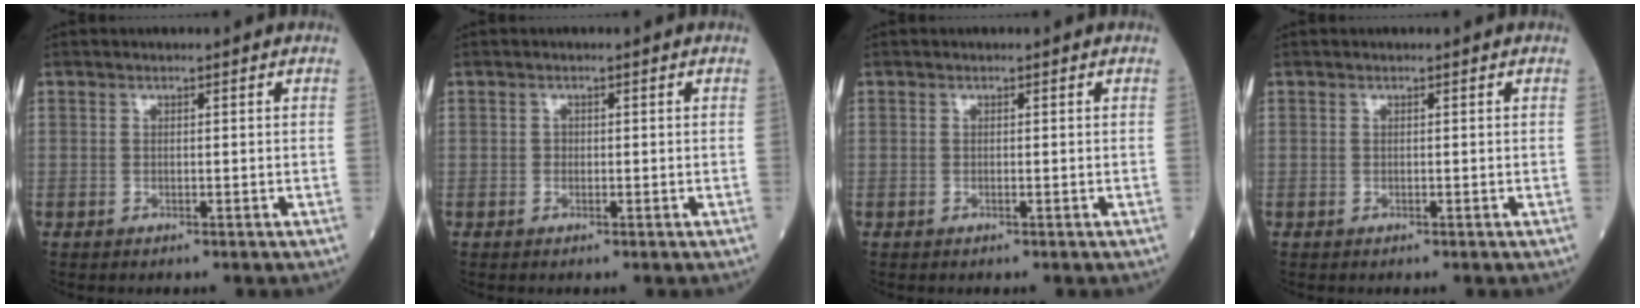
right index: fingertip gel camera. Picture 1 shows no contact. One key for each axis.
{"total": 0.6, "fx": -0.1, "fy": 0.5, "fz": 0.2, "tx": 0.000, "ty": 0.002, "tz": -0.003}
{"total": 0.0}
{"total": 0.0}